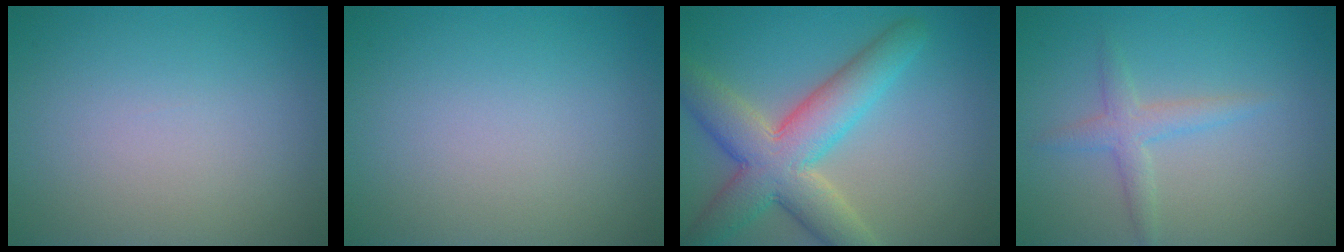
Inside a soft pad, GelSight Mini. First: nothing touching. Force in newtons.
{"total": 0.0}
{"total": 8.1, "press": 8.1, "slide": 0.5}
{"total": 2.1, "press": 2.1, "slide": 0.1}